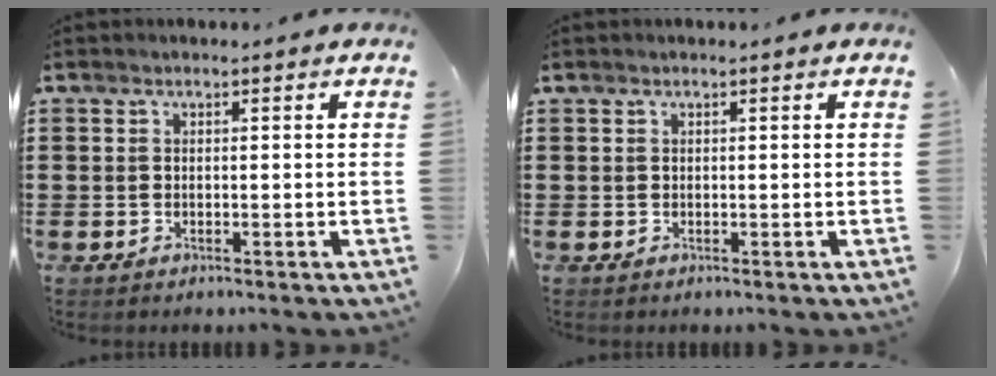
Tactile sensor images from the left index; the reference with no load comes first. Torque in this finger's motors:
{"motor_torque": [0.19, -0.21, -0.01, -0.01]}